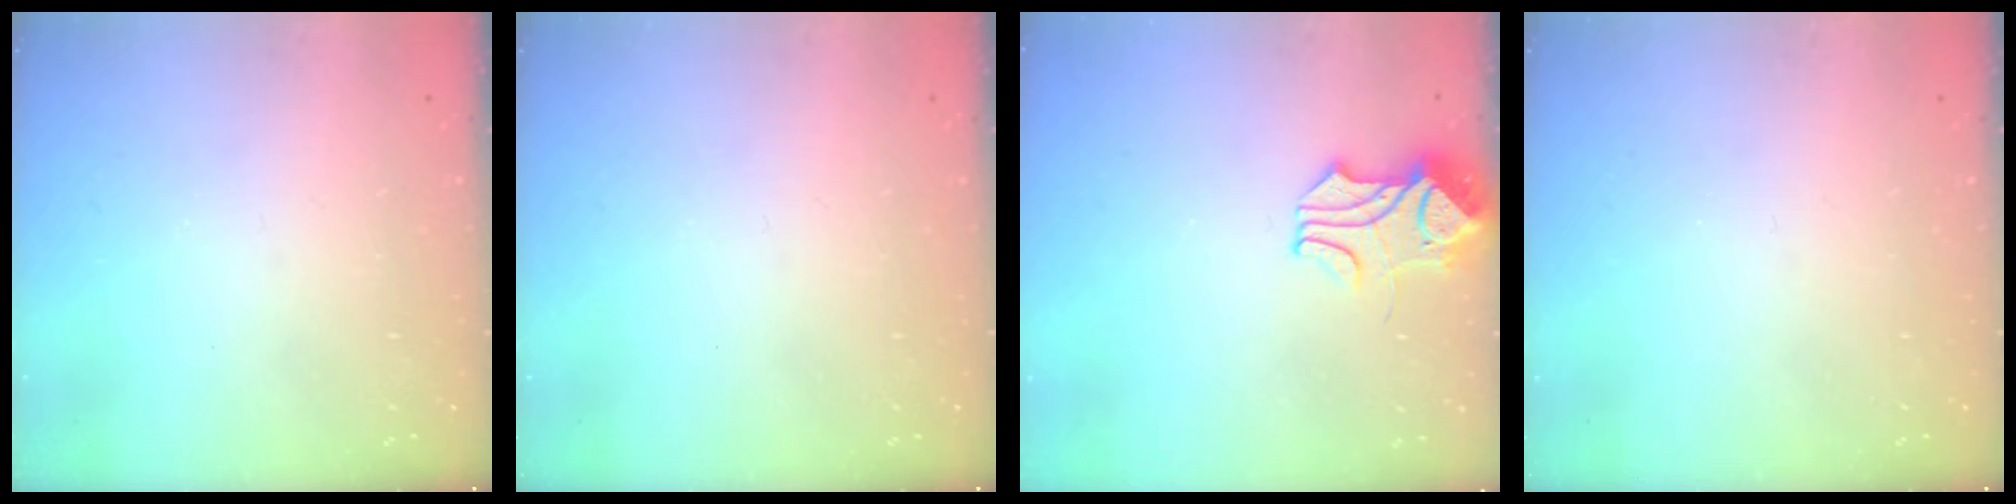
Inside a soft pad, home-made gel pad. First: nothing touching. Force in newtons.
{"total": 0.0}
{"total": 1.9, "press": 1.8, "slide": 0.7}
{"total": 0.0}